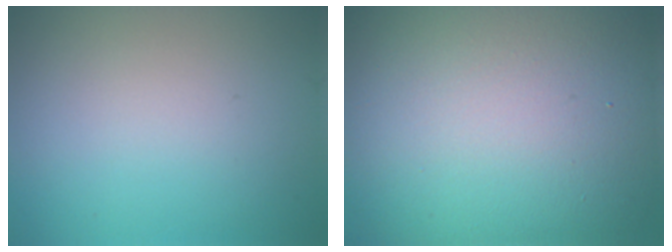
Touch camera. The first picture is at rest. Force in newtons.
{"total": 19.6, "press": 19.6, "slide": 0.8}